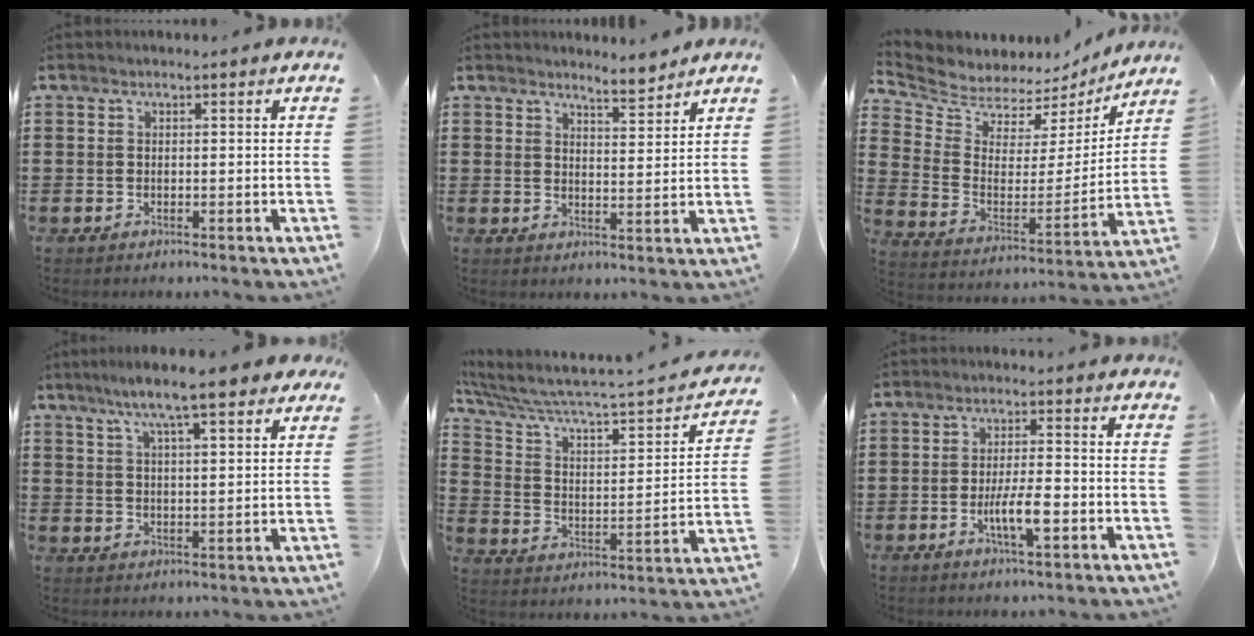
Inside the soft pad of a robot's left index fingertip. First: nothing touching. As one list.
[{"total": 4.0, "force": [3.9, 0.2, 0.8], "torque": [-0.018, -0.014, 0.071]}, {"total": 5.7, "force": [5.4, 1.8, -0.3], "torque": [-0.036, -0.046, 0.092]}, {"total": 8.7, "force": [6.7, 1.2, 5.4], "torque": [-0.117, -0.012, 0.116]}, {"total": 4.4, "force": [3.7, 0.6, 2.4], "torque": [-0.070, -0.044, 0.053]}, {"total": 5.4, "force": [-1.8, 1.2, 5.0], "torque": [-0.095, -0.002, -0.034]}]